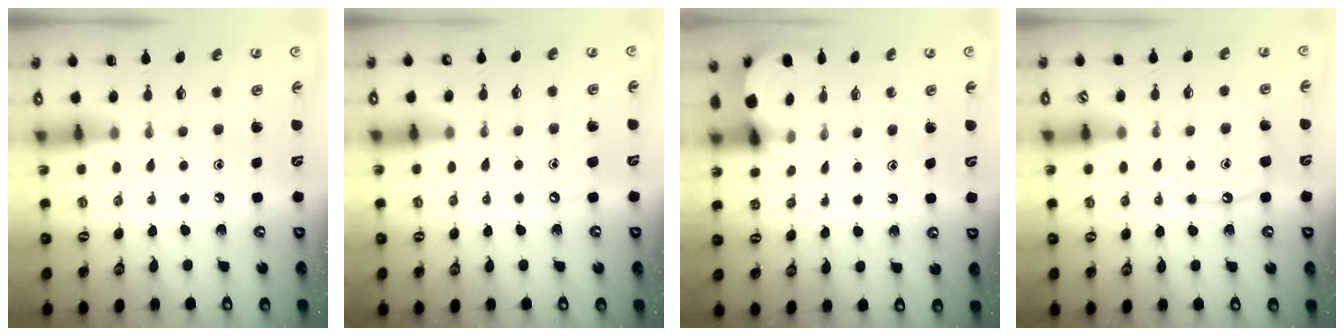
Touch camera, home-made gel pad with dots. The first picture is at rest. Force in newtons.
{"total": 4.9, "press": 4.8, "slide": 0.6}
{"total": 4.4, "press": 4.4, "slide": 0.4}
{"total": 10.0, "press": 10.0, "slide": 0.9}